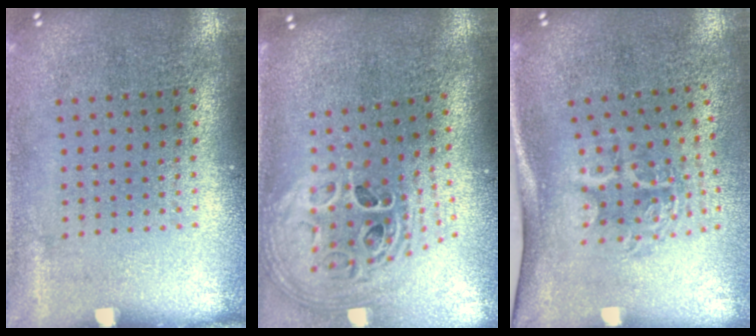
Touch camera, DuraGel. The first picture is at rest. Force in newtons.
{"total": 2.4, "press": 1.7, "slide": 1.7}
{"total": 1.9, "press": 1.2, "slide": 1.4}